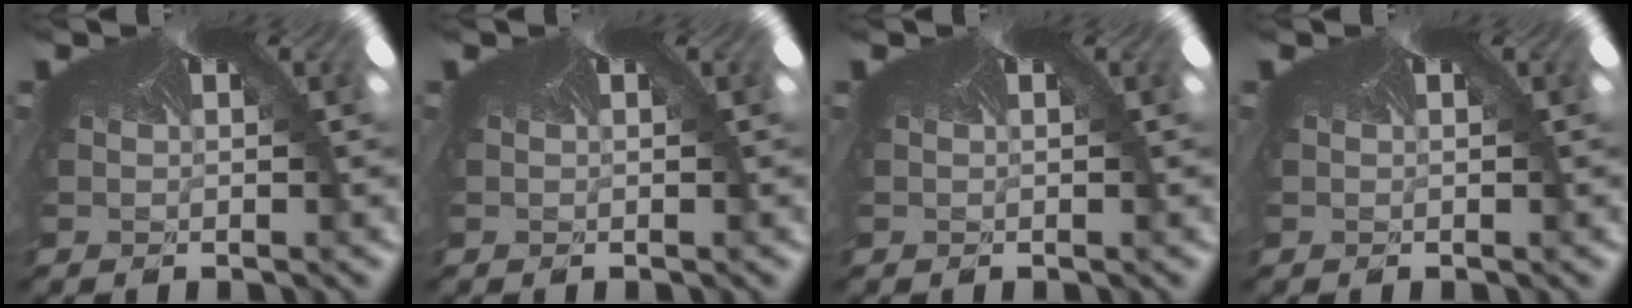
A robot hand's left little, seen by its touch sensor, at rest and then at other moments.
{"total": 0.0}
{"total": 0.0}
{"total": 0.0}